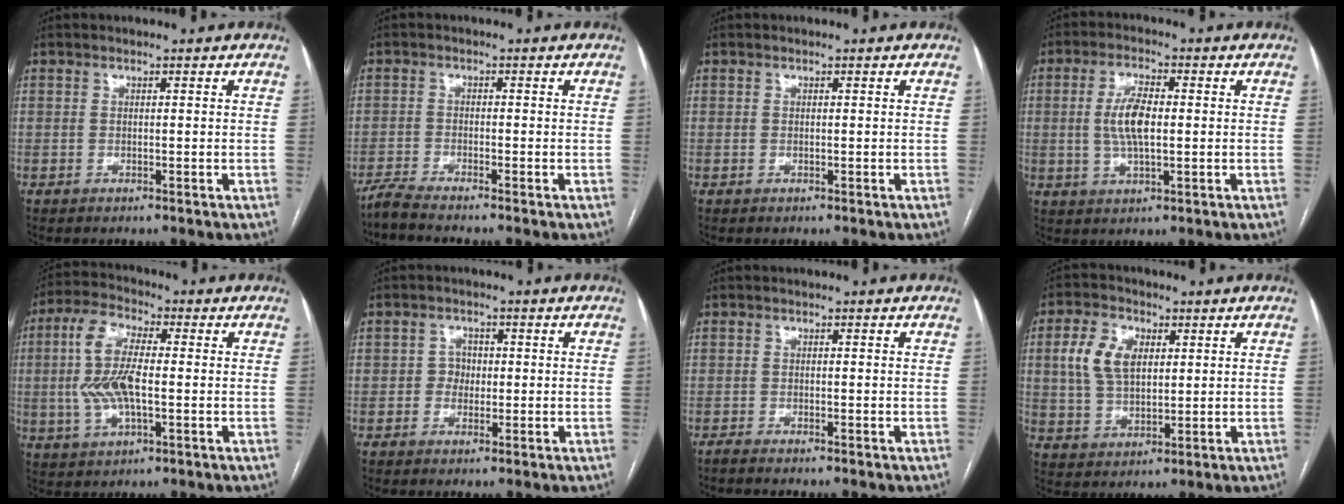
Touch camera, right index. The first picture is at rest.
{"total": 3.3, "force": [-3.0, -0.8, 1.0], "torque": [-0.026, -0.012, -0.062]}
{"total": 0.0}
{"total": 6.6, "force": [0.3, 2.2, 6.2], "torque": [-0.128, 0.008, 0.007]}
{"total": 10.1, "force": [-0.3, 3.7, 9.4], "torque": [-0.208, 0.009, -0.006]}
{"total": 2.3, "force": [-0.2, 2.1, 0.9], "torque": [-0.006, 0.008, -0.005]}
{"total": 1.5, "force": [-1.4, -0.2, 0.6], "torque": [-0.010, -0.001, -0.023]}
{"total": 8.3, "force": [2.2, 5.1, 6.1], "torque": [-0.138, 0.018, 0.048]}